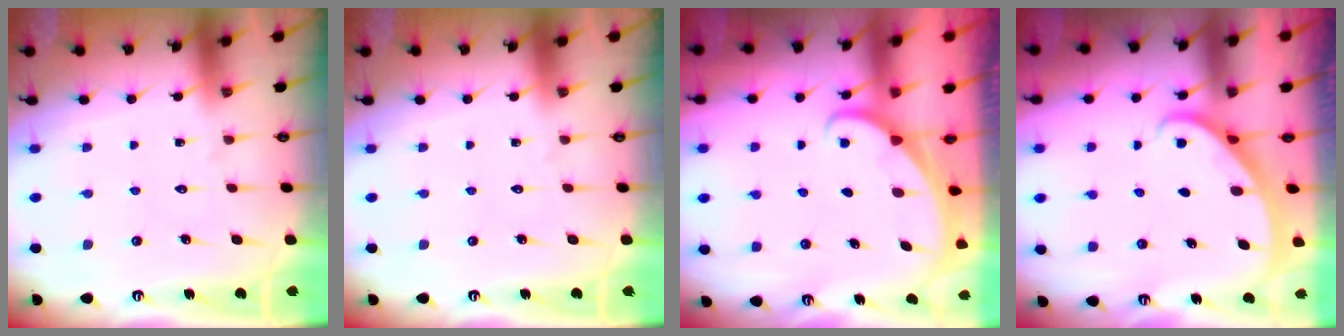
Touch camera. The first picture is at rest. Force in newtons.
{"total": 0.0}
{"total": 1.2, "press": 1.2, "slide": 0.0}
{"total": 1.8, "press": 1.8, "slide": 0.1}